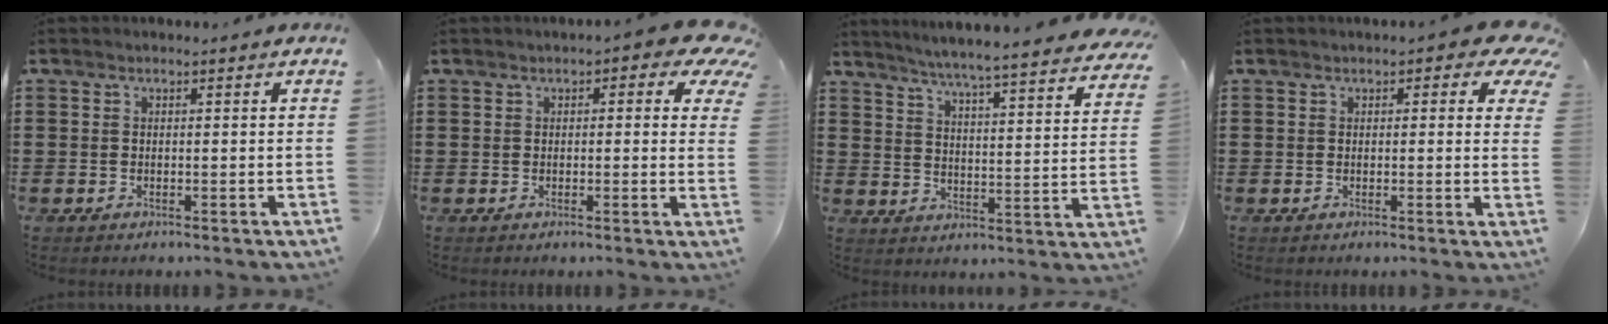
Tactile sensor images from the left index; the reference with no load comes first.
{"total": 3.2, "force": [1.7, 1.3, 2.4], "torque": [-0.039, 0.000, 0.025]}
{"total": 4.8, "force": [4.5, -1.0, 1.2], "torque": [-0.048, -0.040, 0.071]}
{"total": 3.0, "force": [1.9, 1.3, 2.1], "torque": [-0.033, 0.000, 0.028]}